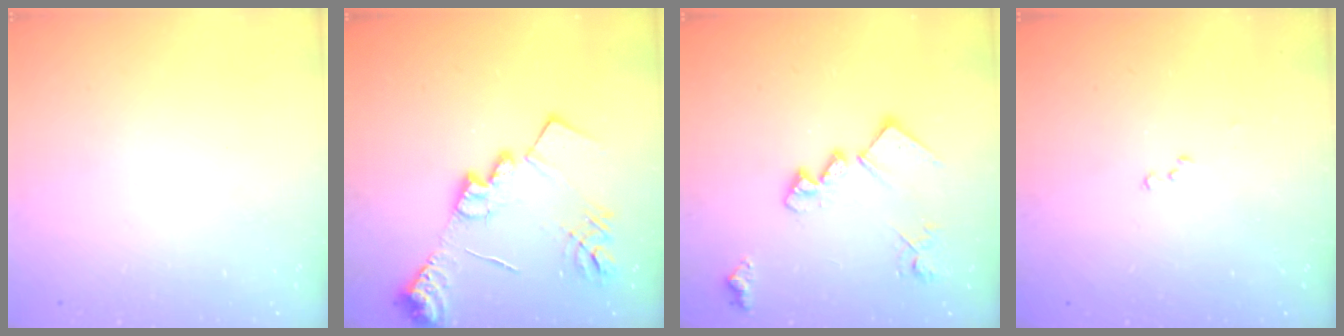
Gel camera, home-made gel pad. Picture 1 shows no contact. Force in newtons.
{"total": 16.9, "press": 16.9, "slide": 1.4}
{"total": 17.1, "press": 17.1, "slide": 0.8}
{"total": 8.1, "press": 8.0, "slide": 1.1}